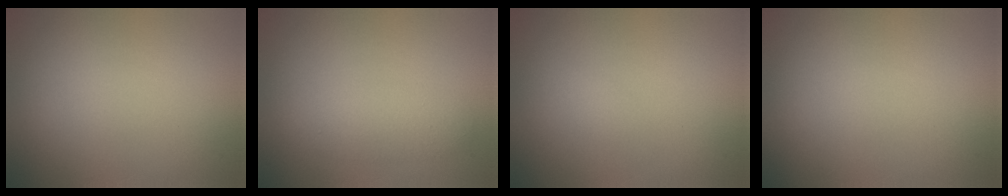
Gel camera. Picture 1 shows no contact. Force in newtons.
{"total": 2.5, "press": 2.5, "slide": 0.2}
{"total": 0.8, "press": 0.8, "slide": 0.0}
{"total": 0.0}